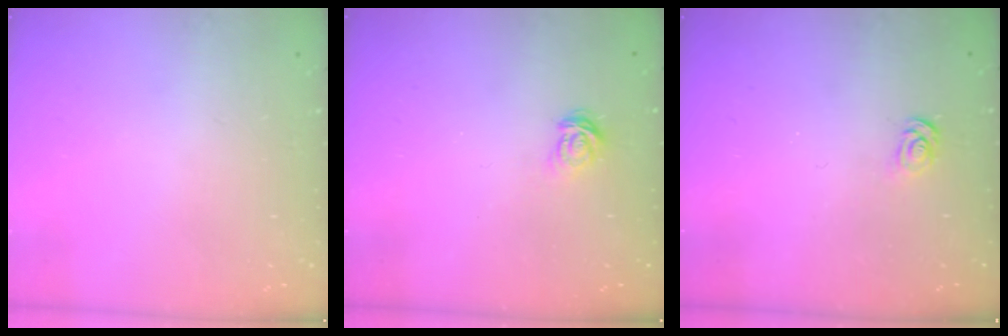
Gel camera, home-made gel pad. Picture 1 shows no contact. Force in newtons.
{"total": 4.5, "press": 4.5, "slide": 0.6}
{"total": 2.6, "press": 2.6, "slide": 0.3}